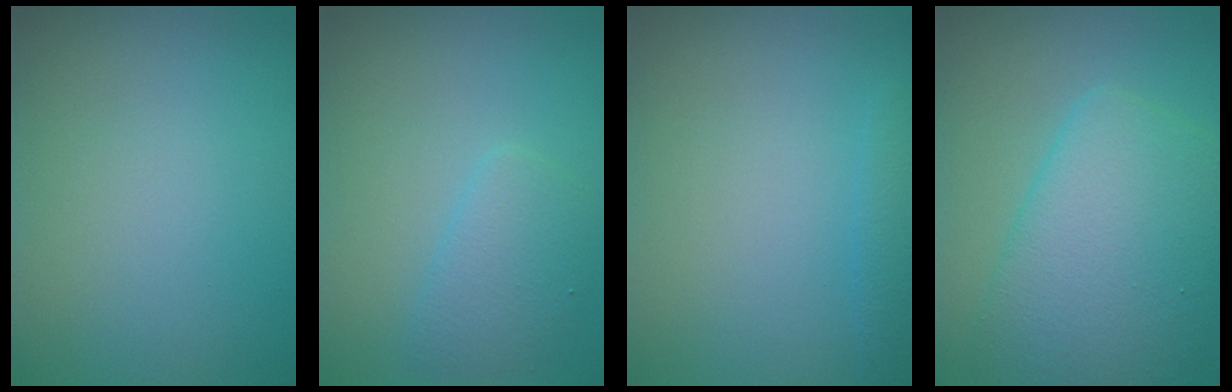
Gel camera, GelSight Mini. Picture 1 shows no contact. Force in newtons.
{"total": 2.2, "press": 2.2, "slide": 0.1}
{"total": 1.2, "press": 1.2, "slide": 0.1}
{"total": 7.1, "press": 7.1, "slide": 0.2}